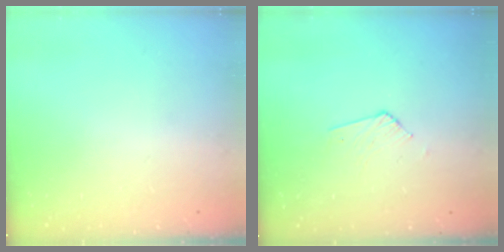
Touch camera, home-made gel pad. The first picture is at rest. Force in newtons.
{"total": 2.6, "press": 2.6, "slide": 0.2}